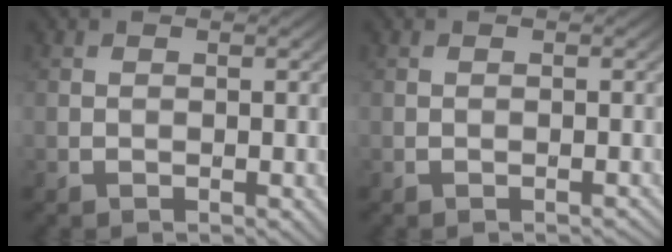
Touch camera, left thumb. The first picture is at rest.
{"total": 0.5, "force": [-0.5, 0.1, 0.0], "torque": [0.007, -0.002, -0.009]}